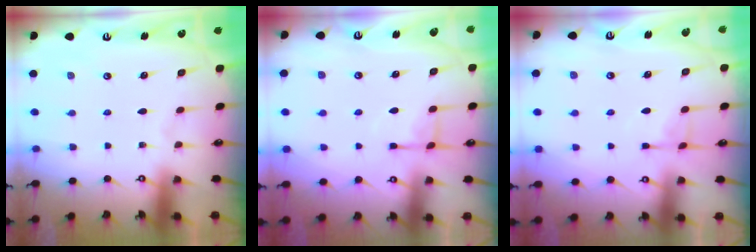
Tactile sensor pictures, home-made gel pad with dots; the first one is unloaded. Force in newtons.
{"total": 5.3, "press": 5.2, "slide": 0.8}
{"total": 5.2, "press": 5.1, "slide": 0.6}